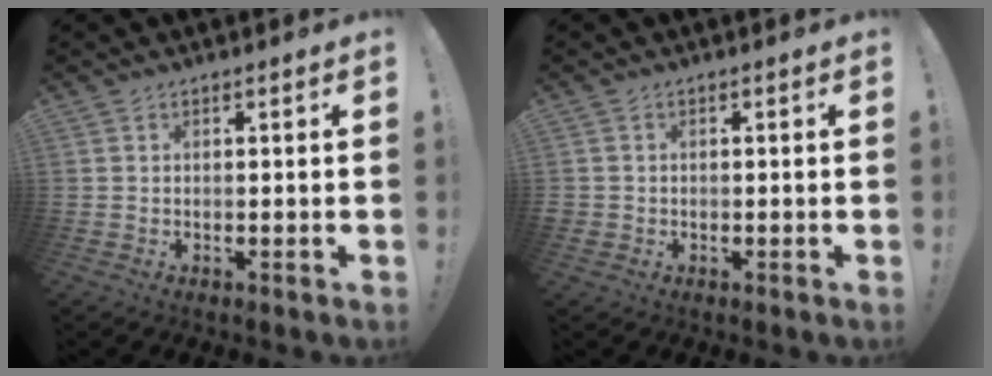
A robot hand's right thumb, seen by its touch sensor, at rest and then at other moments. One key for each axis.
{"total": 1.5, "fx": 0.0, "fy": 1.4, "fz": 0.4, "tx": -0.007, "ty": 0.002, "tz": 0.000}